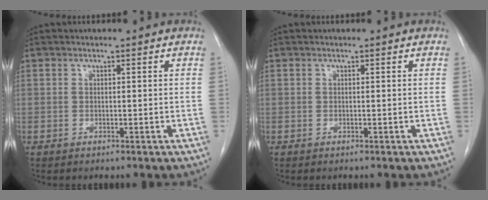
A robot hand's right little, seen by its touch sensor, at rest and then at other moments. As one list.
[{"total": 0.0}]